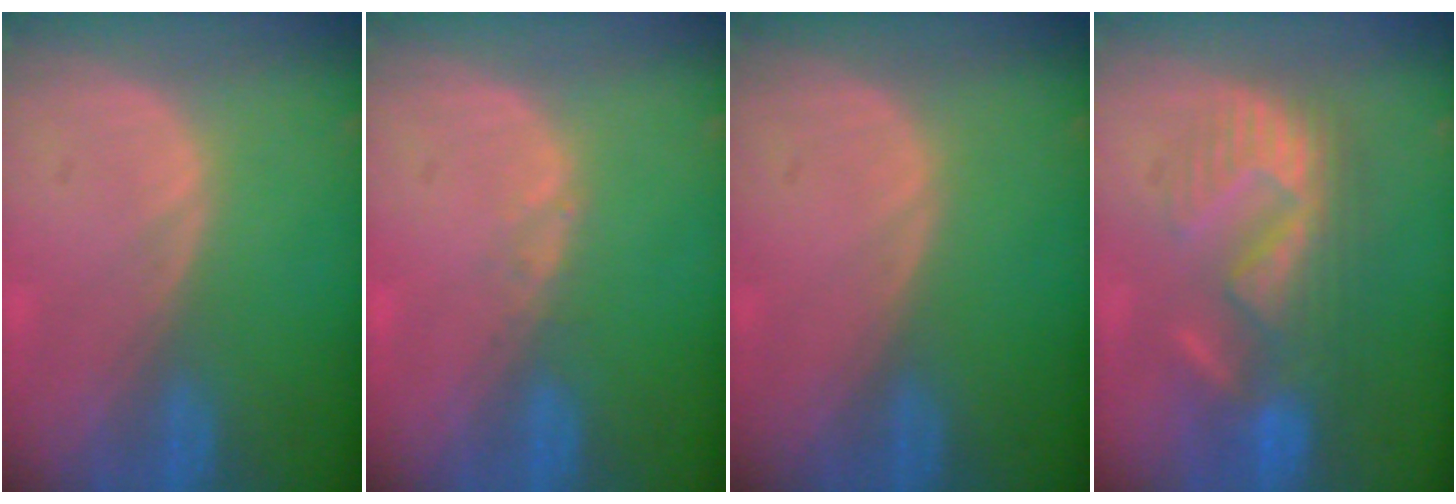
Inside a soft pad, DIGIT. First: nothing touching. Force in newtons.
{"total": 0.8, "press": 0.7, "slide": 0.1}
{"total": 0.0}
{"total": 9.0, "press": 8.9, "slide": 1.5}